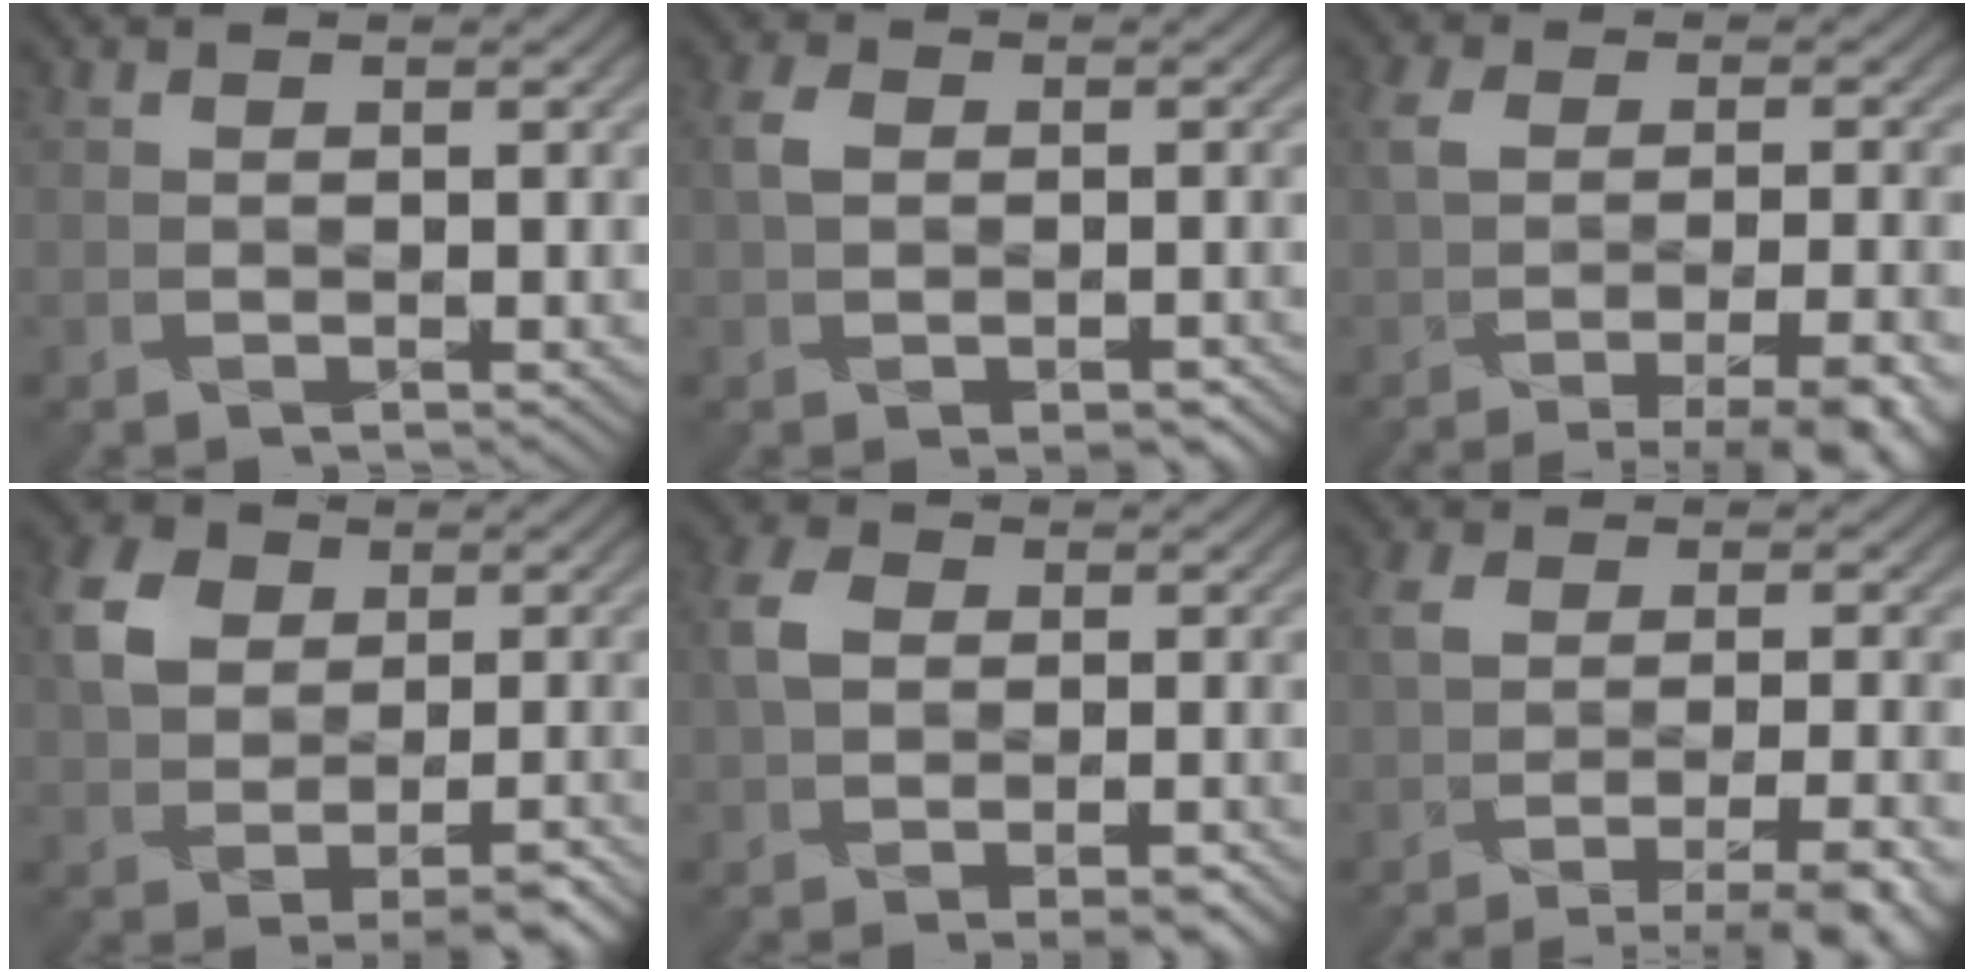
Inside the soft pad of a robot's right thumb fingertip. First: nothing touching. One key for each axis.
{"total": 3.4, "fx": -1.0, "fy": 2.5, "fz": 2.1, "tx": -0.035, "ty": -0.005, "tz": -0.023}
{"total": 8.3, "fx": -4.1, "fy": 2.9, "fz": 6.6, "tx": -0.088, "ty": -0.016, "tz": -0.057}
{"total": 5.9, "fx": -0.4, "fy": 4.6, "fz": 3.7, "tx": -0.057, "ty": 0.002, "tz": -0.015}
{"total": 5.4, "fx": -1.5, "fy": 3.7, "fz": 3.6, "tx": -0.062, "ty": -0.004, "tz": -0.037}
{"total": 7.6, "fx": -4.1, "fy": 2.5, "fz": 5.9, "tx": -0.072, "ty": -0.015, "tz": -0.056}